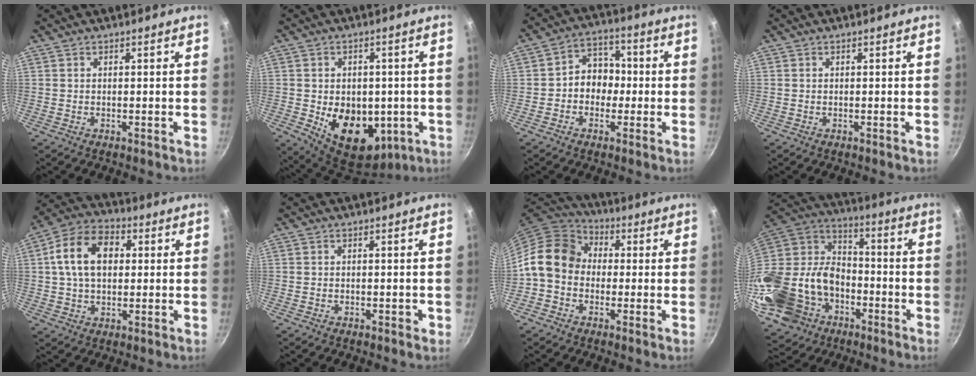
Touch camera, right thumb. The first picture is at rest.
{"total": 16.2, "force": [-3.0, 11.5, 11.0], "torque": [-0.129, -0.013, -0.023]}
{"total": 7.6, "force": [-0.9, 6.3, 4.1], "torque": [-0.014, 0.026, -0.027]}
{"total": 0.0}
{"total": 12.9, "force": [2.2, 8.9, 9.2], "torque": [-0.139, 0.020, 0.023]}
{"total": 1.1, "force": [-0.5, 0.6, 0.7], "torque": [-0.009, 0.005, -0.006]}
{"total": 11.9, "force": [0.0, 9.9, 6.7], "torque": [-0.090, 0.031, -0.025]}
{"total": 30.7, "force": [-10.3, 23.2, 17.1], "torque": [-0.355, 0.061, -0.169]}